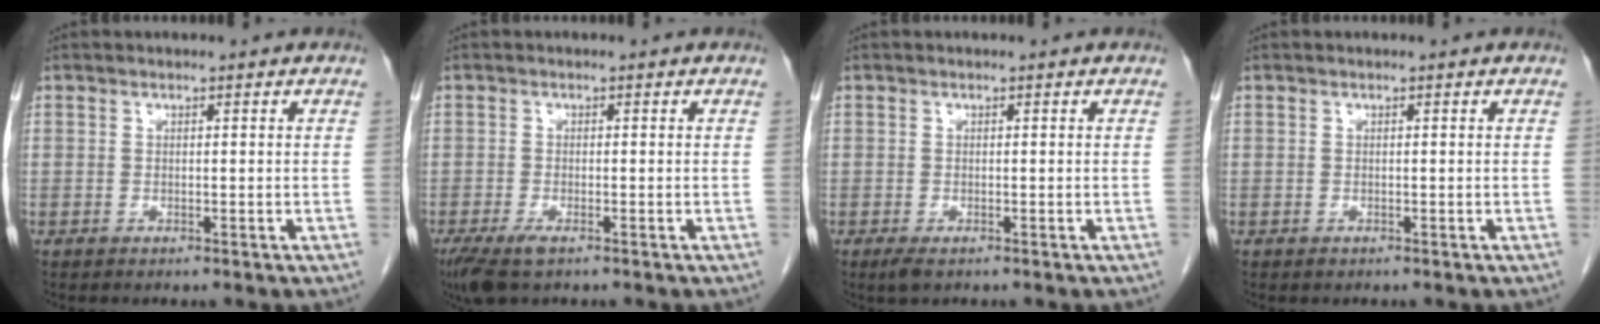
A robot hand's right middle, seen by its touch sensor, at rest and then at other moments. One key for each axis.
{"total": 4.1, "fx": -2.6, "fy": 1.2, "fz": 3.0, "tx": -0.063, "ty": -0.011, "tz": -0.044}
{"total": 1.6, "fx": -0.9, "fy": 0.6, "fz": 1.1, "tx": -0.023, "ty": -0.004, "tz": -0.011}
{"total": 0.0}